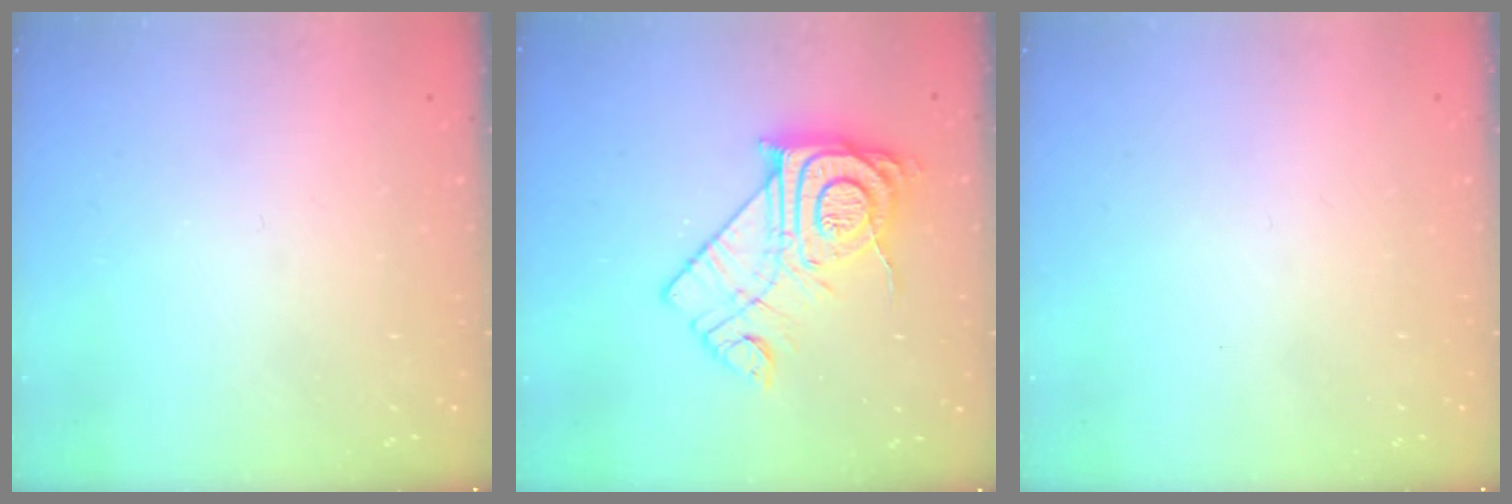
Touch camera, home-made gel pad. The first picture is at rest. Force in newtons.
{"total": 15.9, "press": 15.9, "slide": 1.1}
{"total": 1.7, "press": 1.7, "slide": 0.1}